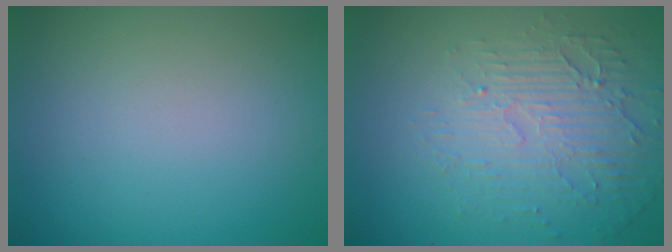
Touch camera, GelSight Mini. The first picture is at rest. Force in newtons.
{"total": 5.7, "press": 3.3, "slide": 4.6}